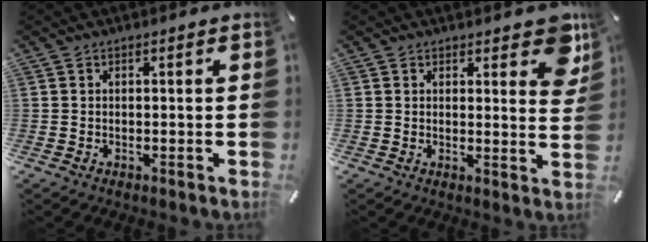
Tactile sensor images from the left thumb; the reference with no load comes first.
{"total": 7.6, "force": [4.9, 3.3, 4.8], "torque": [-0.046, -0.030, 0.080]}